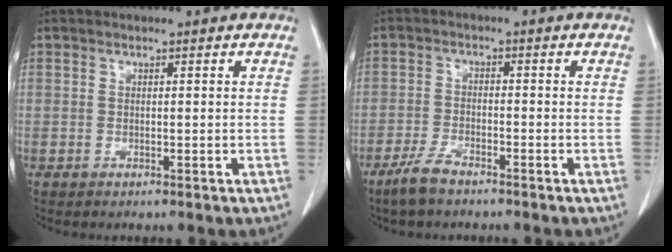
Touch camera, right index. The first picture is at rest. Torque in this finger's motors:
{"motor_torque": [0.15, -0.19, 0.11, 0.04]}